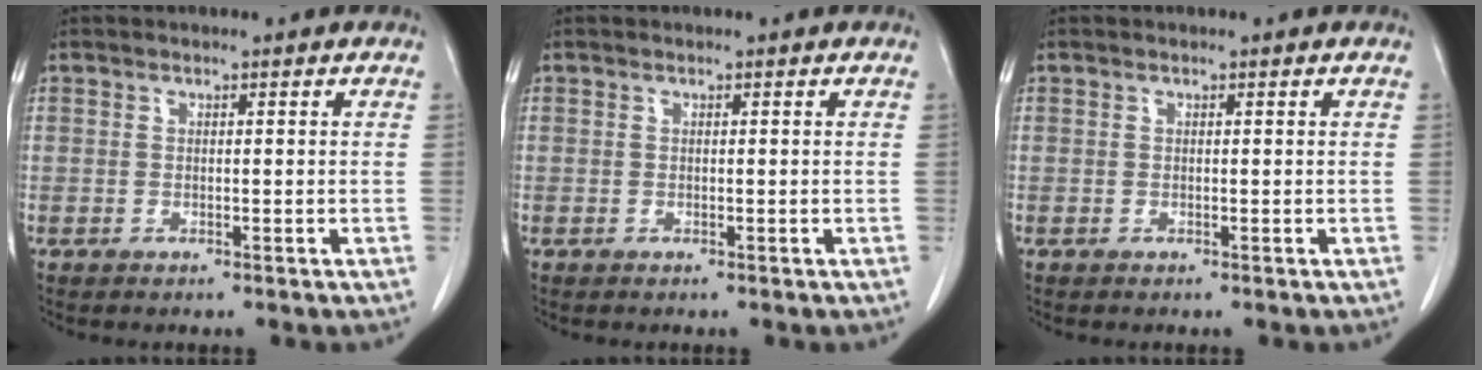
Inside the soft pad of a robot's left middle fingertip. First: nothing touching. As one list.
[{"total": 0.0}, {"total": 0.0}]